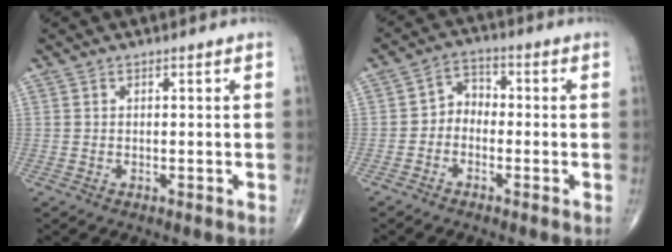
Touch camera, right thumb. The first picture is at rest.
{"total": 4.3, "force": [-1.3, 3.4, 2.3], "torque": [-0.015, 0.025, -0.039]}